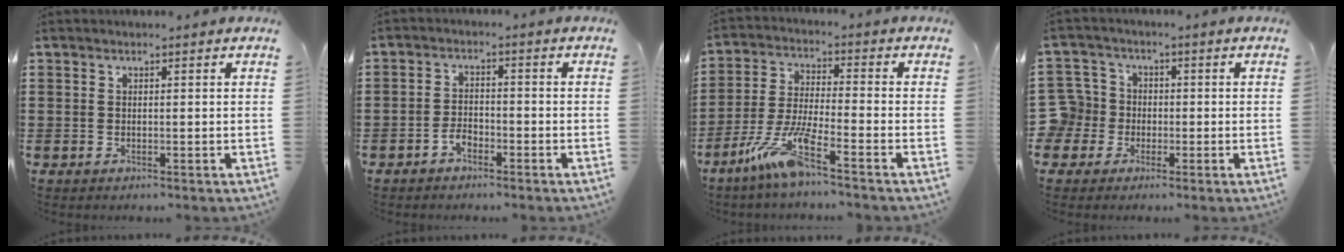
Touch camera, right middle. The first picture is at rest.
{"total": 2.7, "force": [-1.9, 1.4, 1.2], "torque": [-0.025, 0.005, -0.039]}
{"total": 8.9, "force": [-5.8, 0.6, 6.7], "torque": [-0.154, -0.015, -0.116]}
{"total": 6.4, "force": [-1.3, 6.1, 1.2], "torque": [-0.073, 0.004, -0.033]}